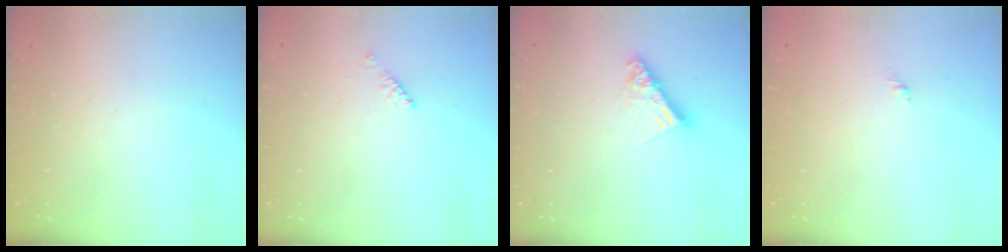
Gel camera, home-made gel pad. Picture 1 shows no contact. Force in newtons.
{"total": 4.1, "press": 4.0, "slide": 0.6}
{"total": 9.5, "press": 9.5, "slide": 0.7}
{"total": 1.3, "press": 1.2, "slide": 0.5}